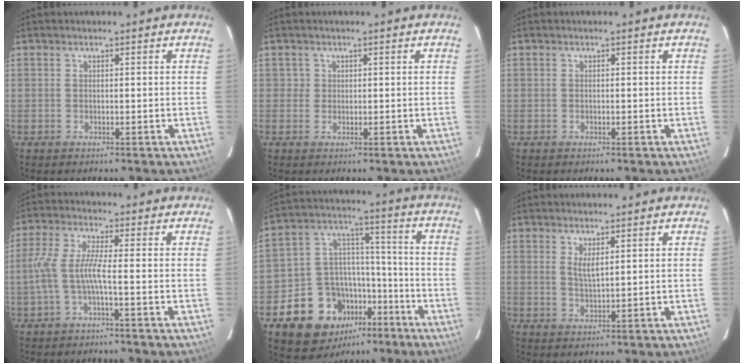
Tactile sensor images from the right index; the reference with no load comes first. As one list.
[{"total": 1.2, "force": [0.1, 1.2, -0.1], "torque": [0.007, 0.007, 0.000]}, {"total": 0.0}, {"total": 5.7, "force": [-1.9, 0.2, 5.3], "torque": [-0.124, 0.004, -0.033]}, {"total": 16.7, "force": [-9.1, 12.7, 6.0], "torque": [-0.133, 0.059, -0.127]}, {"total": 2.9, "force": [1.1, 0.8, 2.5], "torque": [-0.046, -0.004, 0.021]}]